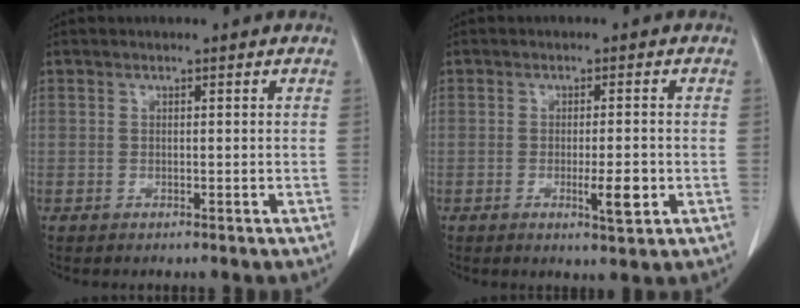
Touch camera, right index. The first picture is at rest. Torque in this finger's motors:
{"motor_torque": [0.19, -0.14, 0.05, 0.05]}